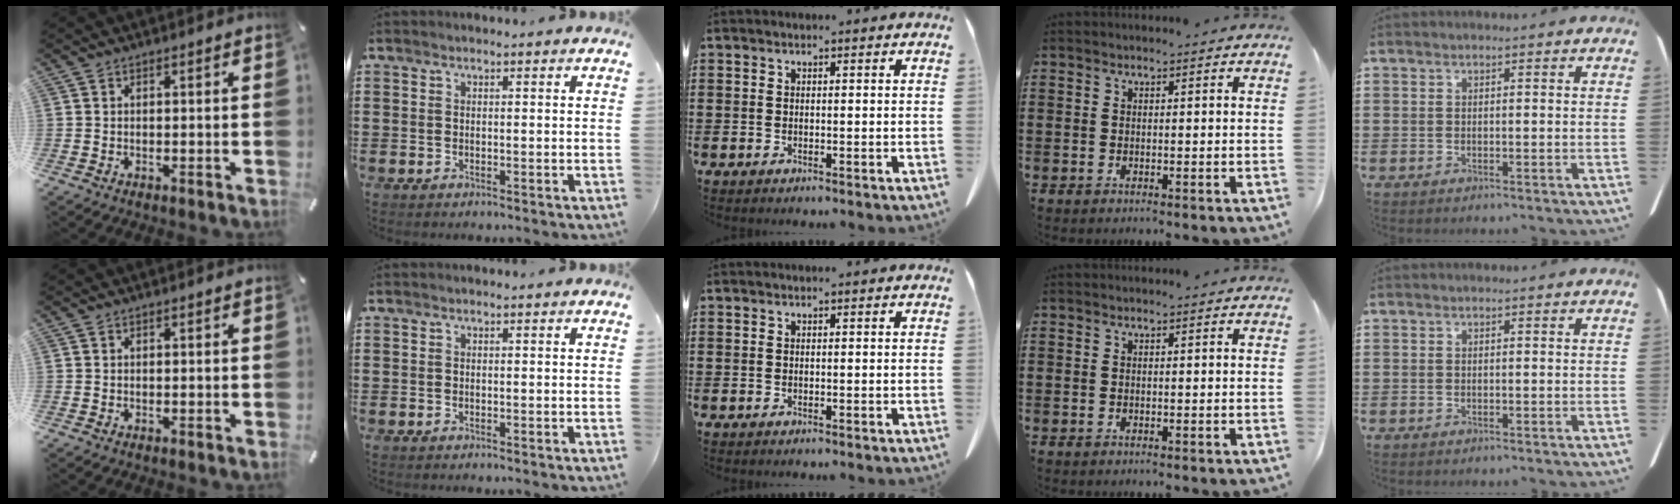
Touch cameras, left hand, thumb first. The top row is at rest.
{}